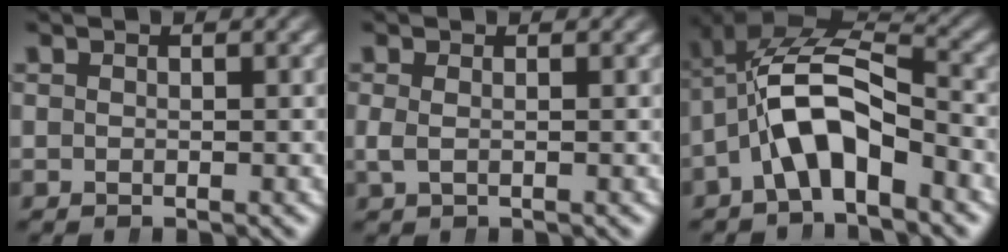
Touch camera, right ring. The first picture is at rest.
{"total": 0.8, "force": [0.0, 0.2, 0.8], "torque": [-0.024, -0.007, 0.007]}
{"total": 8.7, "force": [-0.5, 6.3, 5.9], "torque": [-0.117, -0.013, -0.012]}